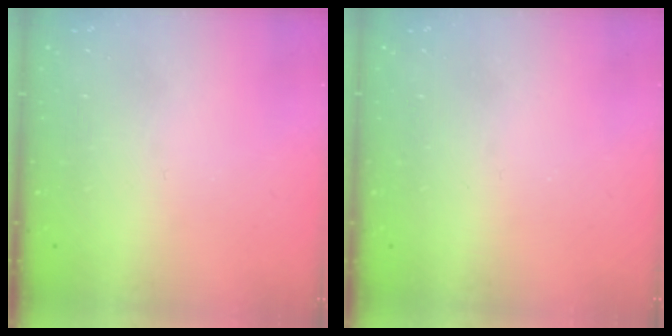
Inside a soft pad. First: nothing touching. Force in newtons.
{"total": 2.2, "press": 2.1, "slide": 0.4}